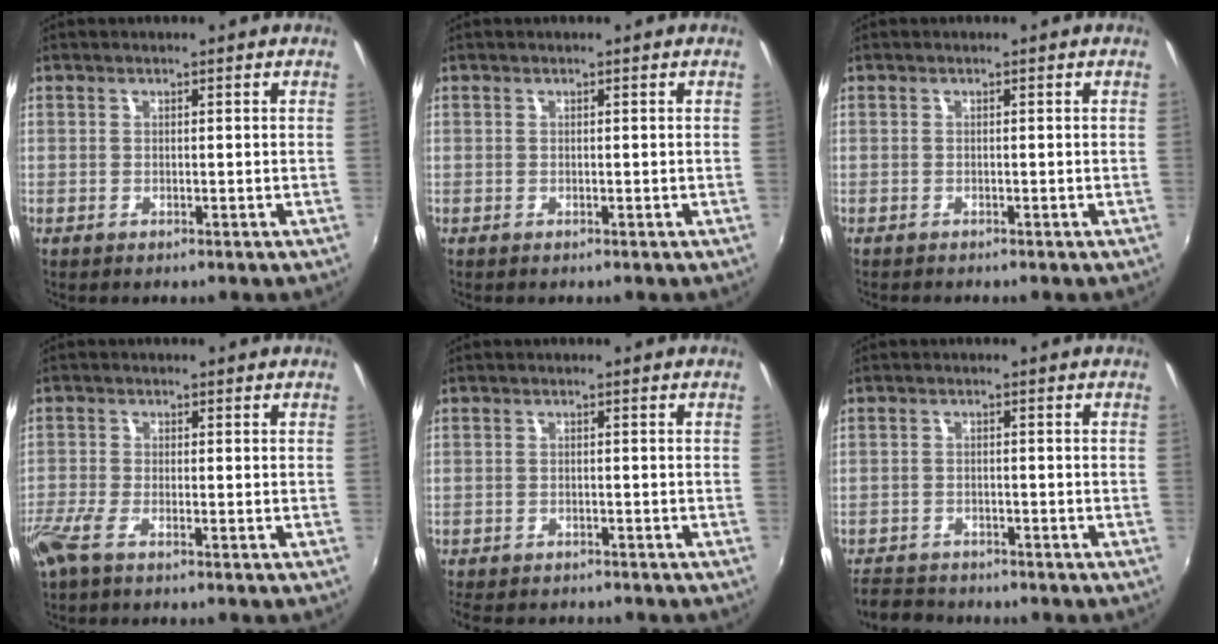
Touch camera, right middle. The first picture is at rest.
{"total": 0.0}
{"total": 0.0}
{"total": 4.1, "force": [-2.7, 0.8, 3.0], "torque": [-0.075, -0.013, -0.056]}
{"total": 5.7, "force": [-5.1, 1.6, 1.9], "torque": [-0.053, -0.019, -0.078]}
{"total": 5.3, "force": [-5.0, 1.7, 0.9], "torque": [-0.038, -0.007, -0.086]}